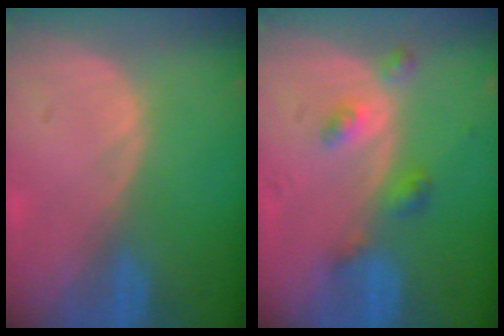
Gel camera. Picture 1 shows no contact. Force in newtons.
{"total": 4.5, "press": 4.0, "slide": 1.9}